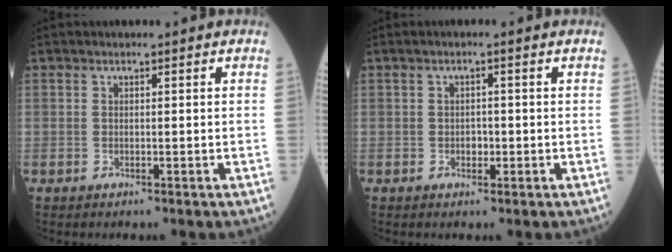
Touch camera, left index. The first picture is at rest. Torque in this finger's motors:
{"motor_torque": [0.04, 0.01, 0.00, 0.00]}